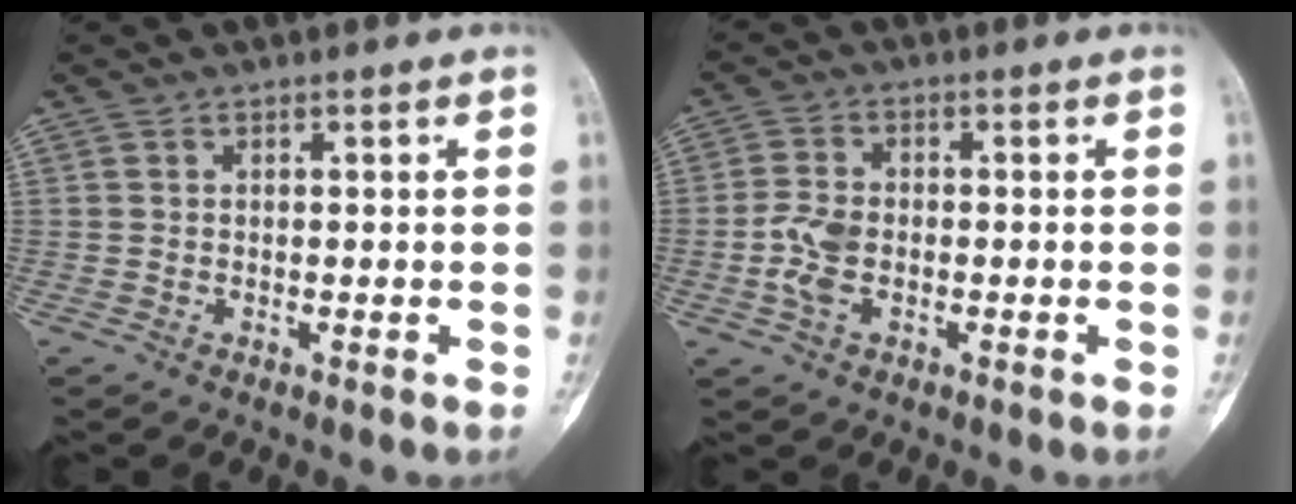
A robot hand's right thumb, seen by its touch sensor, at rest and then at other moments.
{"total": 5.8, "force": [-1.2, 3.6, 4.4], "torque": [-0.093, 0.009, -0.025]}